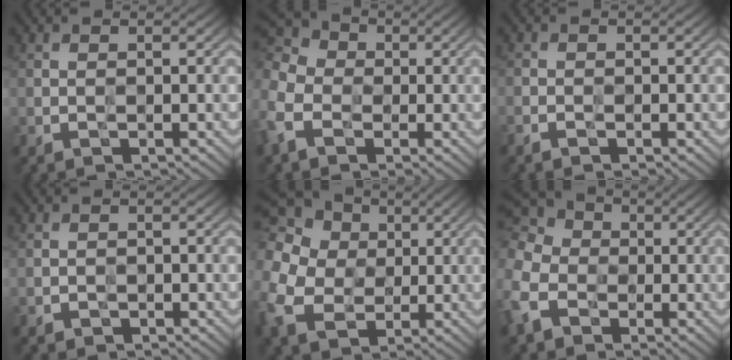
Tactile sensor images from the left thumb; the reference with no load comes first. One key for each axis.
{"total": 10.7, "fx": -3.5, "fy": 8.0, "fz": 6.2, "tx": -0.203, "ty": -0.024, "tz": -0.070}
{"total": 1.2, "fx": -1.0, "fy": 0.7, "fz": 0.3, "tx": -0.006, "ty": -0.007, "tz": -0.023}
{"total": 1.1, "fx": -0.5, "fy": 0.8, "fz": 0.4, "tx": -0.009, "ty": -0.008, "tz": -0.010}
{"total": 16.8, "fx": 1.5, "fy": 14.3, "fz": 8.8, "tx": -0.273, "ty": -0.005, "tz": 0.007}
{"total": 13.2, "fx": -4.0, "fy": 10.5, "fz": 7.0, "tx": -0.222, "ty": -0.042, "tz": -0.082}